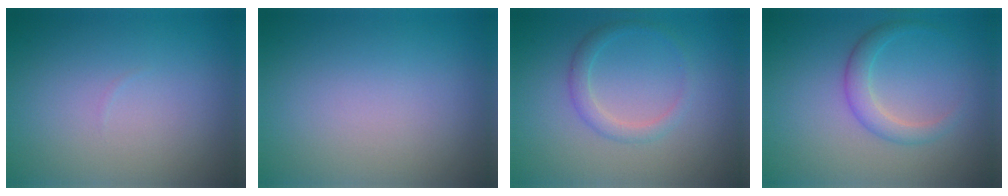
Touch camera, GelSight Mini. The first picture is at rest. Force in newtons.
{"total": 0.0}
{"total": 1.8, "press": 1.8, "slide": 0.2}
{"total": 2.2, "press": 2.2, "slide": 0.1}